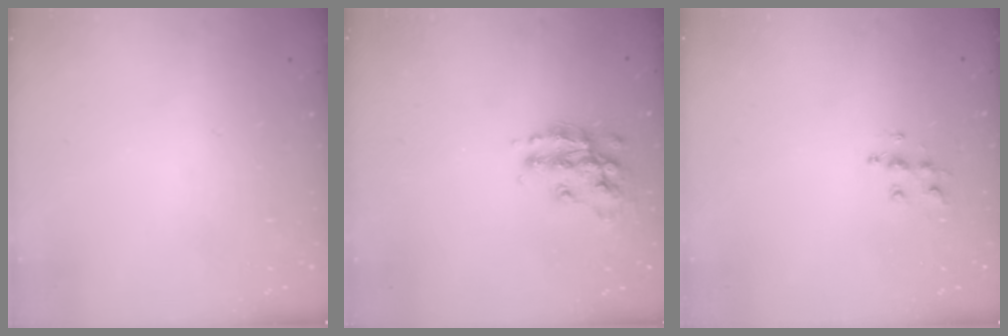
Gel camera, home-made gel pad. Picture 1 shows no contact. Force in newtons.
{"total": 13.7, "press": 13.7, "slide": 0.9}
{"total": 6.6, "press": 6.5, "slide": 0.3}